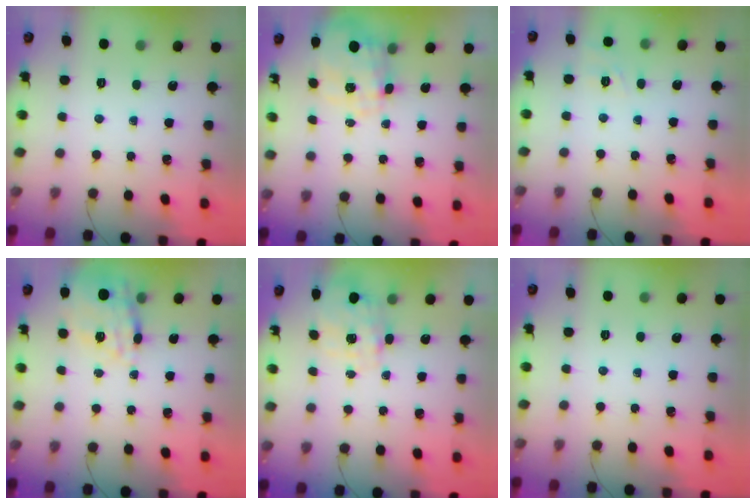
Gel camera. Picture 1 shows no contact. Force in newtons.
{"total": 10.5, "press": 10.5, "slide": 0.9}
{"total": 1.6, "press": 0.4, "slide": 1.5}
{"total": 18.5, "press": 18.2, "slide": 3.7}
{"total": 3.8, "press": 3.7, "slide": 0.9}
{"total": 0.0}